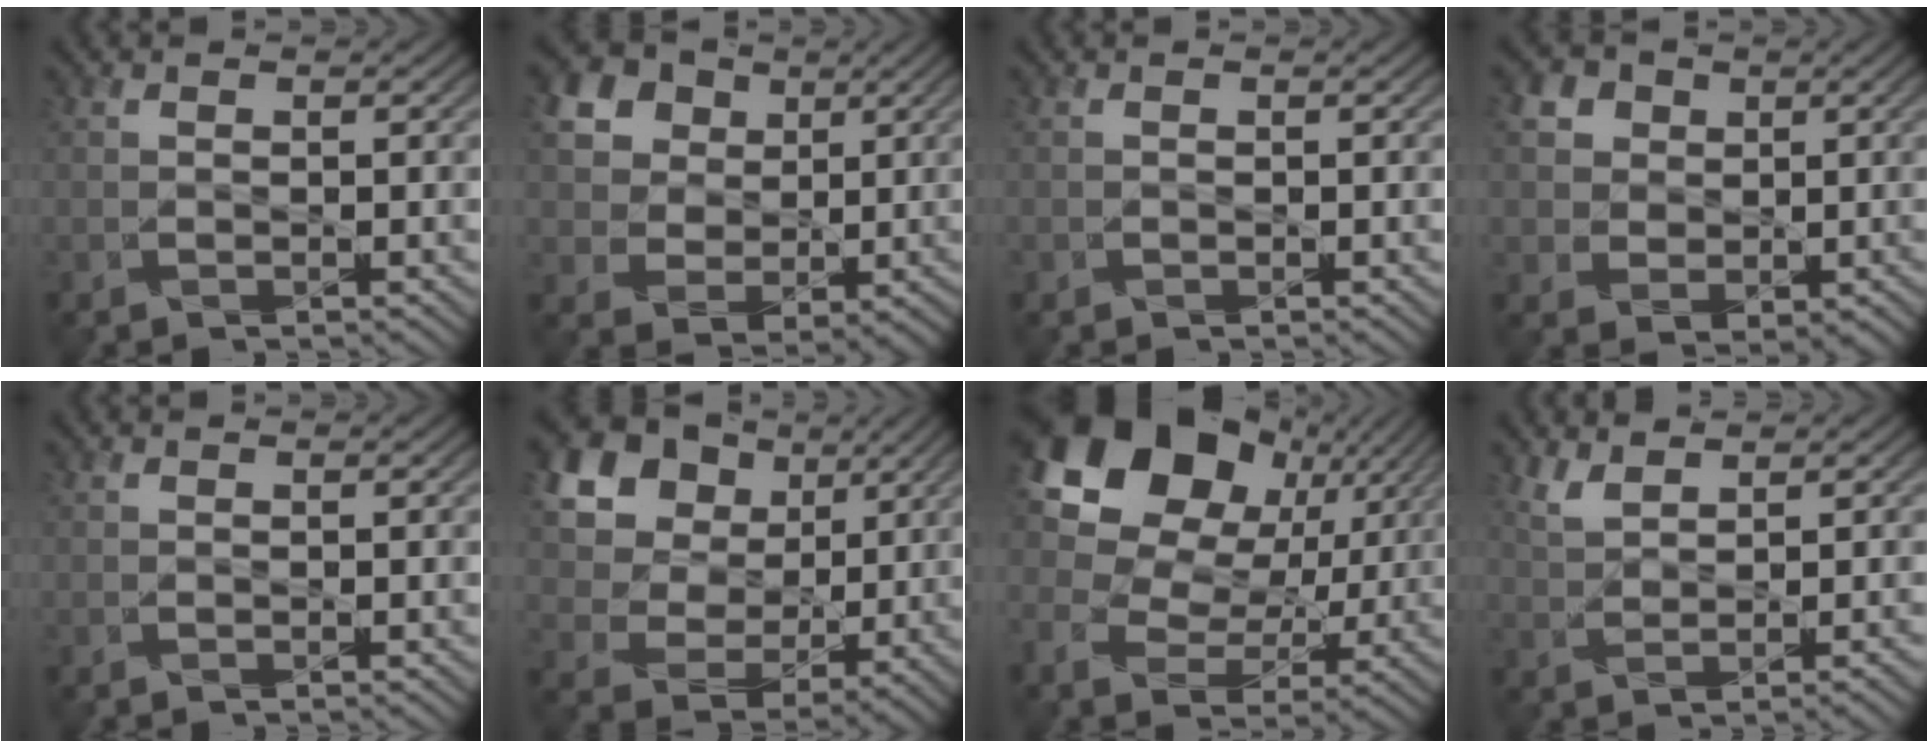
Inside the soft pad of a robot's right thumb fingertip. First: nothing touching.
{"total": 13.5, "force": [5.1, 10.9, 6.1], "torque": [-0.194, 0.011, 0.117]}
{"total": 0.0}
{"total": 7.6, "force": [2.3, 6.6, 3.1], "torque": [-0.112, 0.007, 0.048]}
{"total": 0.0}
{"total": 16.3, "force": [7.3, 12.1, 8.1], "torque": [-0.241, 0.037, 0.173]}
{"total": 15.9, "force": [6.0, 11.4, 9.4], "torque": [-0.210, 0.029, 0.103]}
{"total": 2.7, "force": [1.9, 0.6, 1.8], "torque": [-0.047, 0.002, 0.045]}